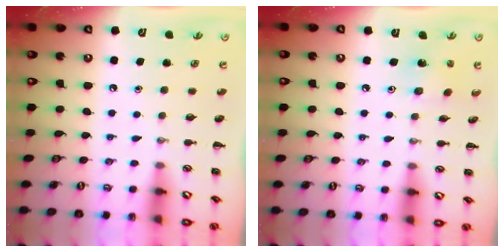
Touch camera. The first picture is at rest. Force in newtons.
{"total": 1.4, "press": 1.3, "slide": 0.6}